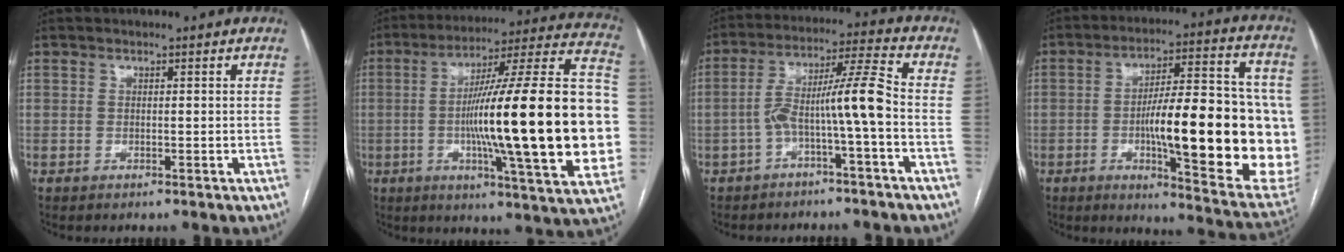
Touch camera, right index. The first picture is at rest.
{"total": 31.4, "force": [-2.9, 2.2, 31.2], "torque": [-0.405, 0.009, -0.060]}
{"total": 9.1, "force": [-2.6, -0.6, 8.7], "torque": [-0.151, 0.035, -0.045]}
{"total": 26.2, "force": [-3.1, 5.1, 25.5], "torque": [-0.292, 0.011, -0.035]}